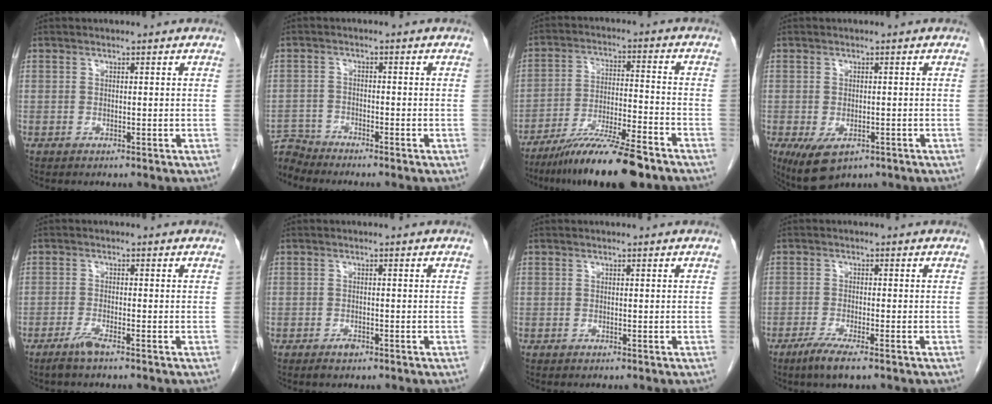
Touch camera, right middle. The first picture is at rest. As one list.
[{"total": 1.9, "force": [-1.8, -0.5, -0.6], "torque": [0.013, -0.011, -0.035]}, {"total": 13.7, "force": [-10.6, 0.9, 8.7], "torque": [-0.154, -0.025, -0.182]}, {"total": 5.8, "force": [-2.9, 3.1, 4.0], "torque": [-0.070, -0.011, -0.038]}, {"total": 2.2, "force": [-1.7, -0.1, 1.4], "torque": [-0.037, -0.005, -0.036]}, {"total": 1.1, "force": [-0.8, 0.4, 0.6], "torque": [-0.010, 0.000, -0.010]}, {"total": 0.0}, {"total": 4.0, "force": [-2.6, 0.3, 3.0], "torque": [-0.060, -0.012, -0.047]}]